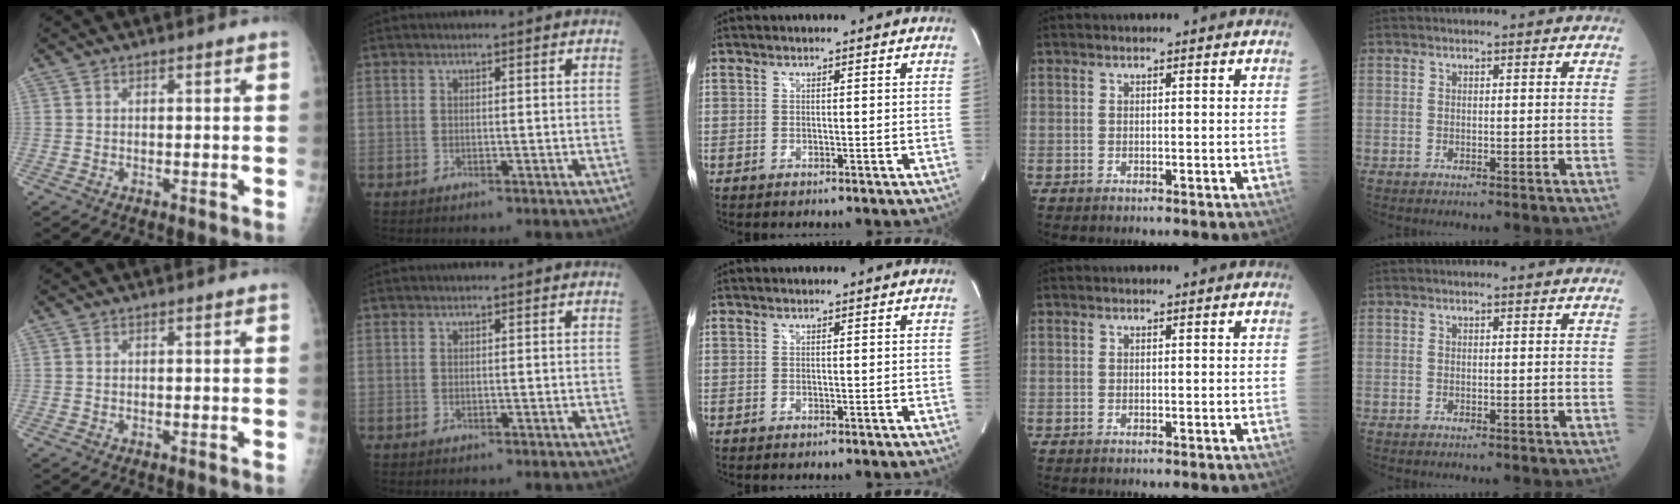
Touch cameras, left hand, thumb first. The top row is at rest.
{}